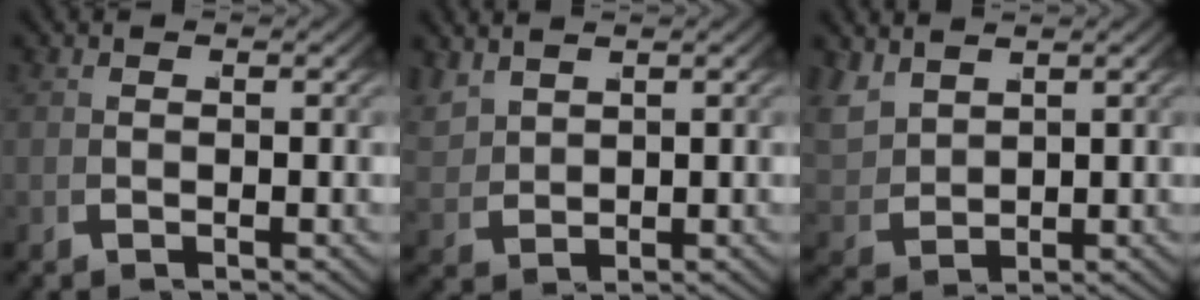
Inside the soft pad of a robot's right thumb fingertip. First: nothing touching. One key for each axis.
{"total": 2.6, "fx": 2.0, "fy": 1.1, "fz": 1.2, "tx": -0.030, "ty": 0.002, "tz": 0.049}
{"total": 3.4, "fx": 1.9, "fy": 2.0, "fz": 2.0, "tx": -0.053, "ty": -0.005, "tz": 0.047}